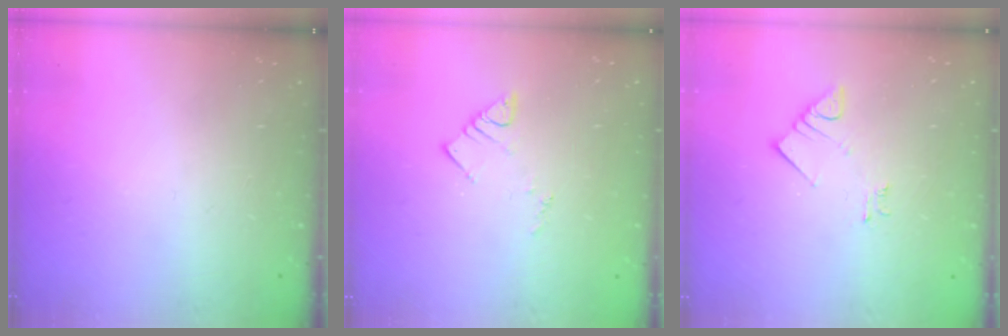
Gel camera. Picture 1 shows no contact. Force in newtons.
{"total": 4.5, "press": 4.5, "slide": 0.4}
{"total": 3.3, "press": 3.3, "slide": 0.1}